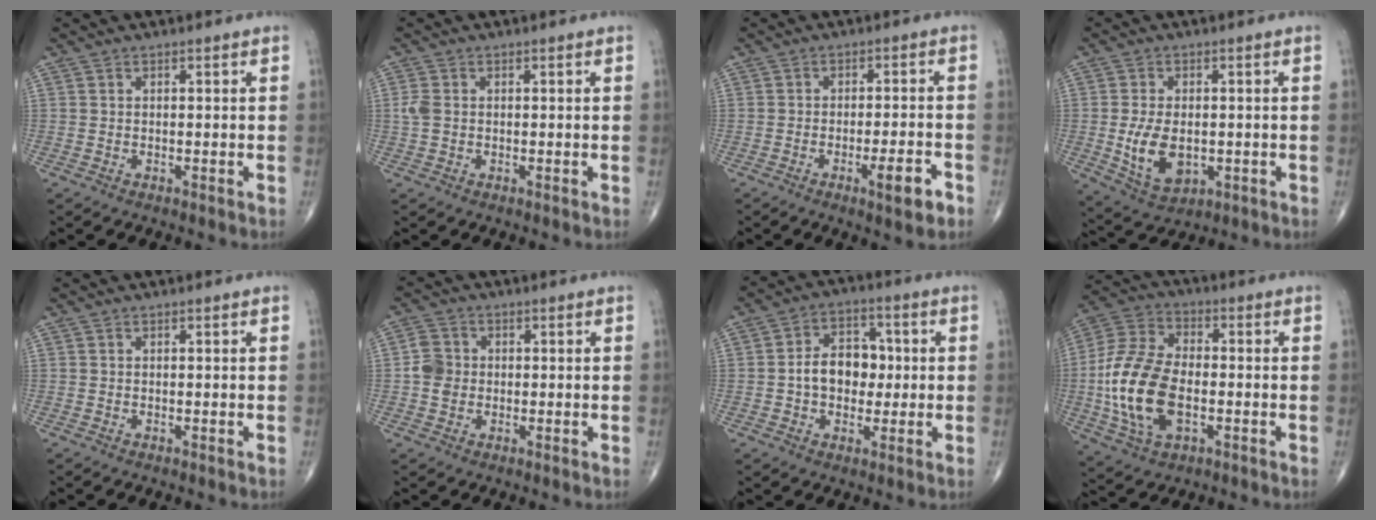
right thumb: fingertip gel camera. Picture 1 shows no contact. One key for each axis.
{"total": 2.3, "fx": 0.0, "fy": 1.6, "fz": 1.6, "tx": -0.044, "ty": 0.003, "tz": -0.002}
{"total": 6.0, "fx": -2.9, "fy": 1.2, "fz": 5.1, "tx": -0.075, "ty": 0.012, "tz": -0.040}
{"total": 9.3, "fx": -1.1, "fy": 5.7, "fz": 7.2, "tx": -0.119, "ty": -0.008, "tz": -0.006}
{"total": 0.0}
{"total": 4.3, "fx": -0.3, "fy": 3.8, "fz": 2.0, "tx": -0.026, "ty": 0.006, "tz": -0.011}
{"total": 9.4, "fx": -0.2, "fy": 6.9, "fz": 6.4, "tx": -0.070, "ty": 0.021, "tz": -0.011}
{"total": 17.6, "fx": -2.9, "fy": 10.1, "fz": 14.1, "tx": -0.287, "ty": 0.014, "tz": -0.052}